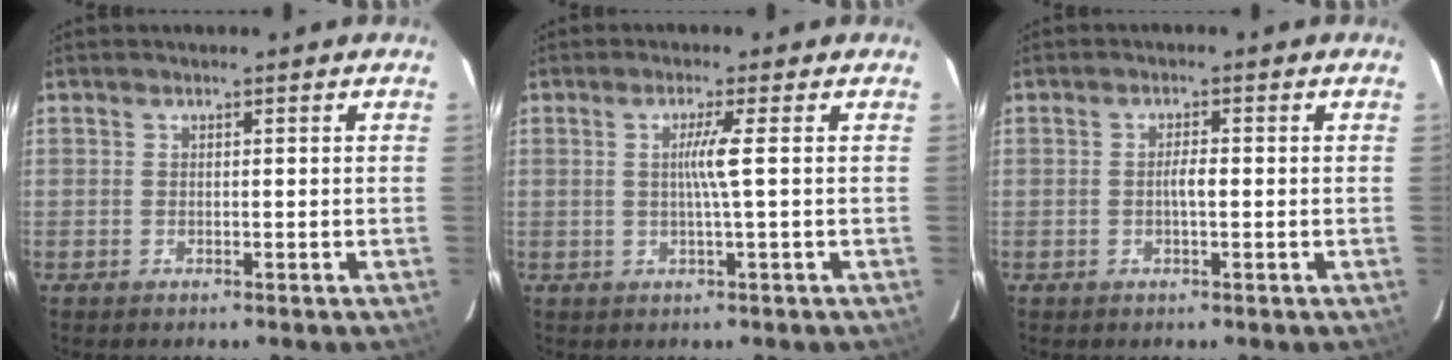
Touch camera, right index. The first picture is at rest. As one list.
[{"total": 3.2, "force": [0.2, -1.0, 3.0], "torque": [-0.057, -0.004, 0.004]}, {"total": 1.9, "force": [-0.3, 0.3, 1.8], "torque": [-0.035, 0.003, -0.006]}]